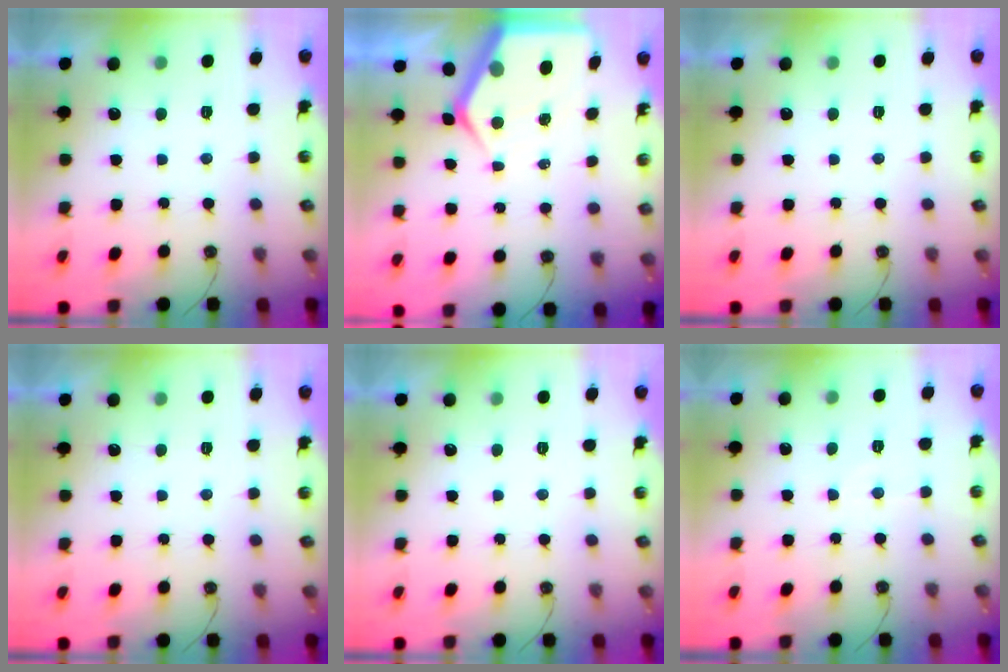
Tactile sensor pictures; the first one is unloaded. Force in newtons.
{"total": 7.6, "press": 7.6, "slide": 0.9}
{"total": 0.0}
{"total": 0.0}
{"total": 0.0}
{"total": 4.4, "press": 4.4, "slide": 0.7}